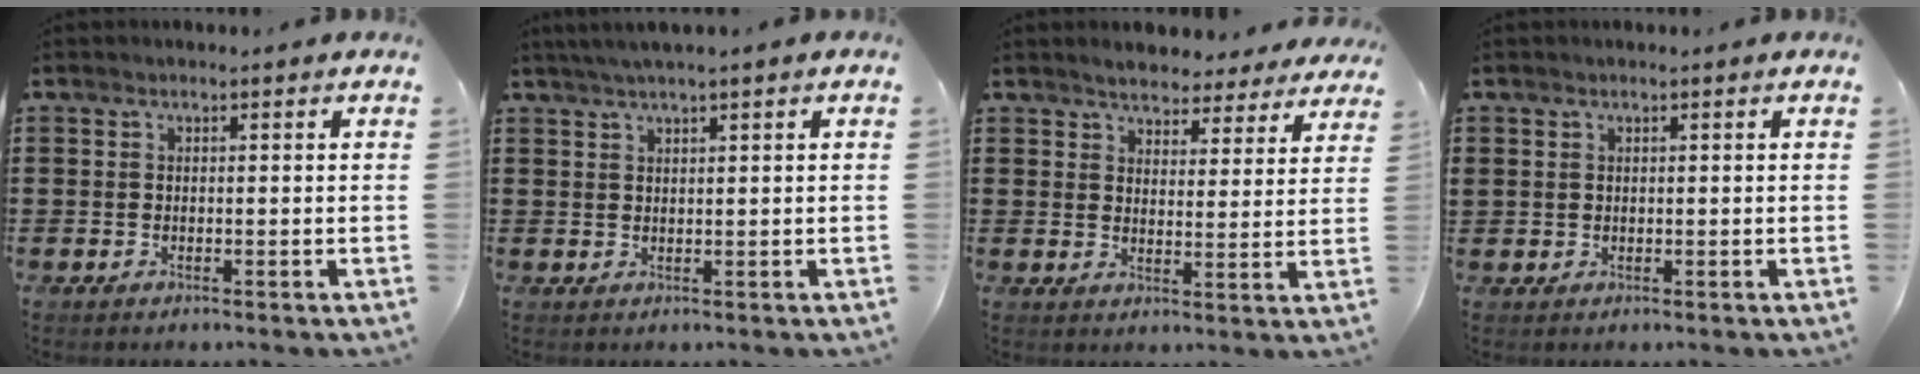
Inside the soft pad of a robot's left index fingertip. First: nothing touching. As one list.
[{"total": 2.0, "force": [1.3, -0.4, 1.4], "torque": [-0.027, -0.001, 0.025]}, {"total": 4.2, "force": [4.1, 0.7, 0.5], "torque": [-0.029, -0.015, 0.076]}, {"total": 0.7, "force": [0.5, 0.5, 0.1], "torque": [-0.005, 0.003, 0.009]}]